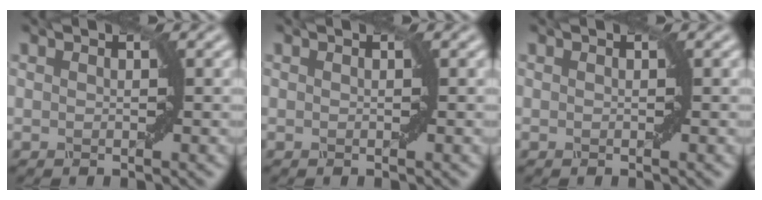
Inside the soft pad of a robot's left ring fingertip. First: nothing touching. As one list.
[{"total": 0.0}, {"total": 0.0}]